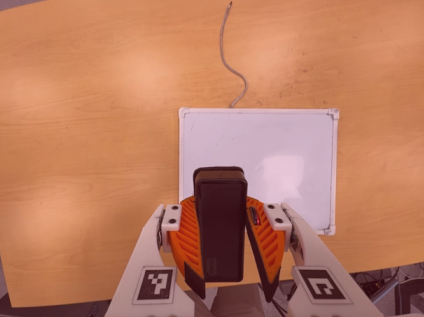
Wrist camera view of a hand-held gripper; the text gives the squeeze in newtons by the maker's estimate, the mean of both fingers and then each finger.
{"total": 10.6, "left": 9.8, "right": 11.4}